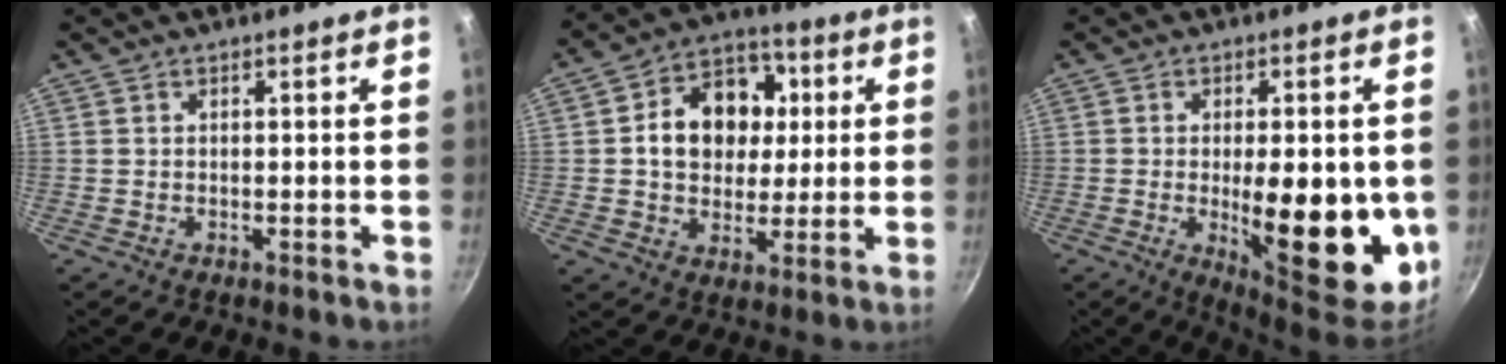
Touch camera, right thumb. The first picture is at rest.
{"total": 15.2, "force": [2.4, 12.0, 9.1], "torque": [-0.105, 0.016, 0.028]}
{"total": 18.0, "force": [-2.5, 6.8, 16.5], "torque": [-0.204, -0.012, -0.024]}